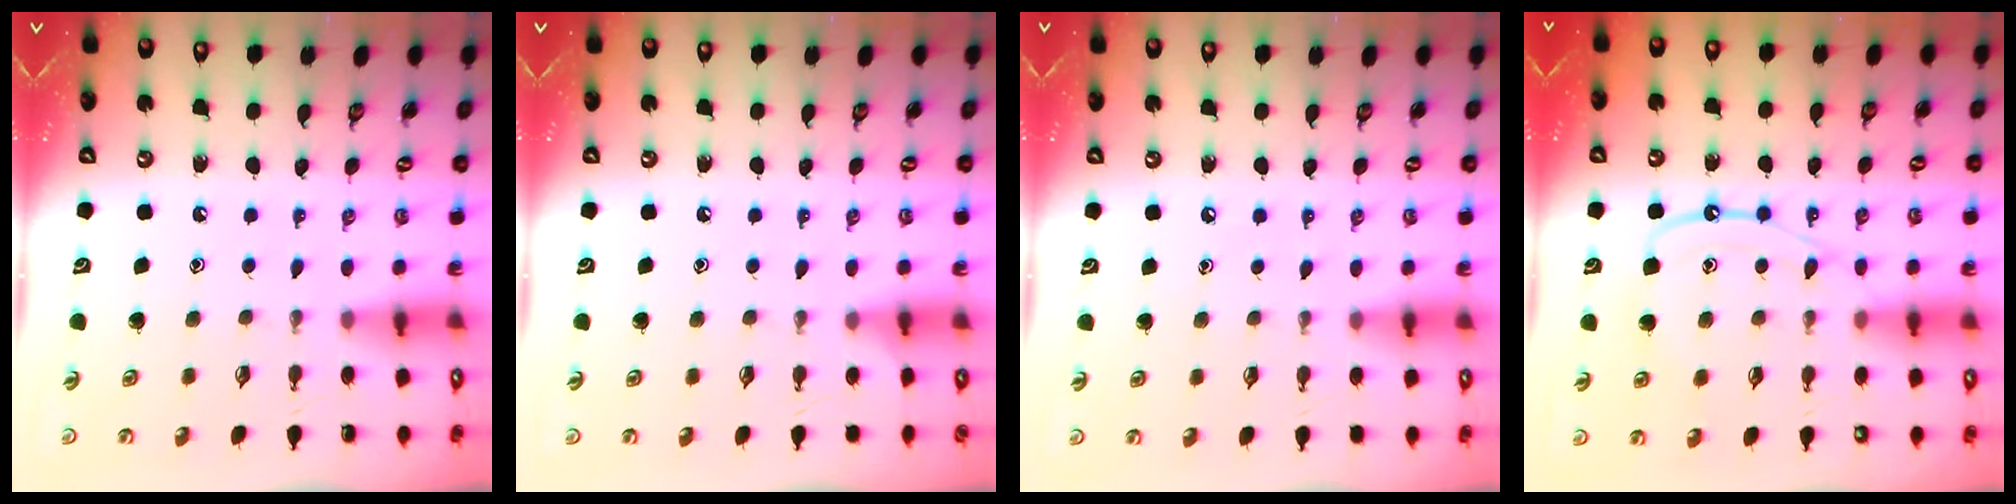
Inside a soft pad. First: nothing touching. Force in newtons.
{"total": 3.2, "press": 3.2, "slide": 0.5}
{"total": 4.3, "press": 4.3, "slide": 0.6}
{"total": 11.0, "press": 11.0, "slide": 0.7}